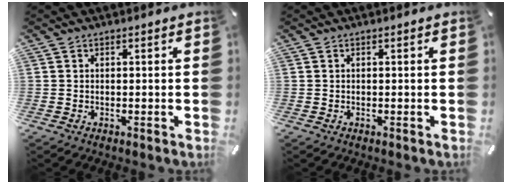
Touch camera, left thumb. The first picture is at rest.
{"total": 0.0}